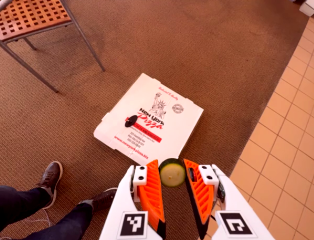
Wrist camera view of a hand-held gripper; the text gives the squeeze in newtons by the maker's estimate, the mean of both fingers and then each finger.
{"total": 7.2, "left": 7.0, "right": 7.3}